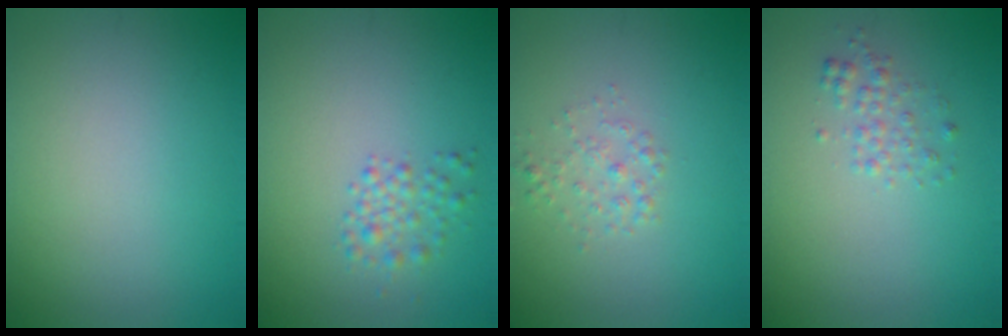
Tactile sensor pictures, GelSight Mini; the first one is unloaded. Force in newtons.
{"total": 1.8, "press": 1.8, "slide": 0.1}
{"total": 1.4, "press": 1.4, "slide": 0.0}
{"total": 1.4, "press": 1.4, "slide": 0.0}